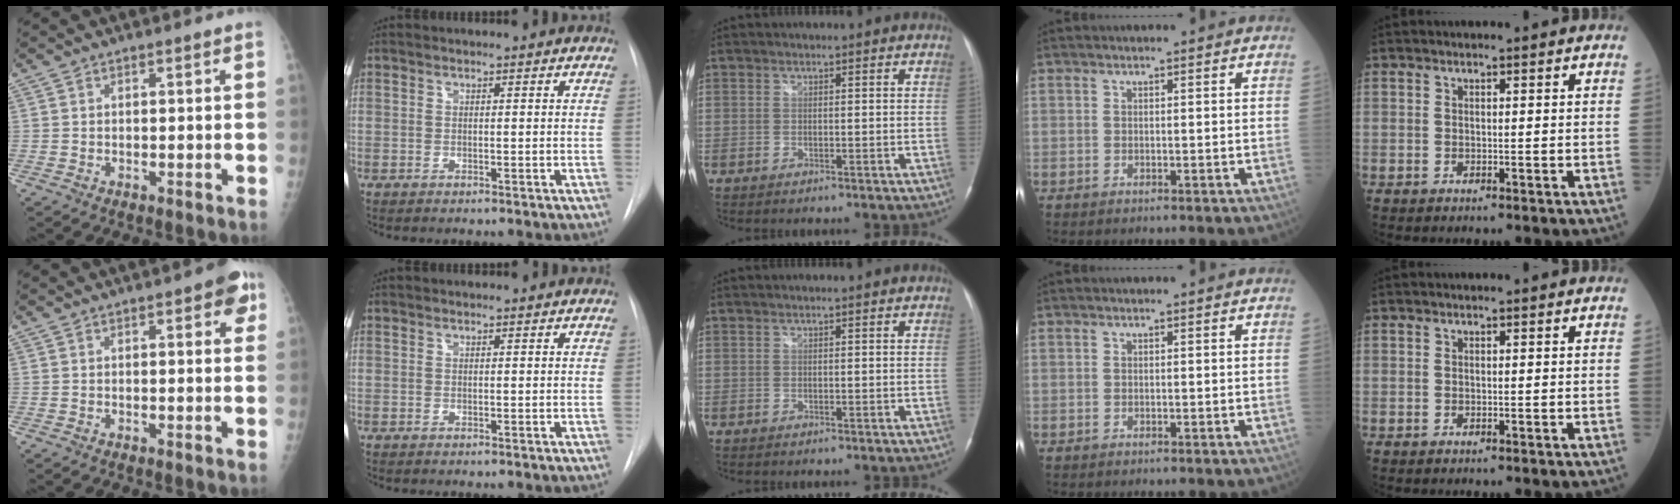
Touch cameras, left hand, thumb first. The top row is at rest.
{"thumb": {"total": 5.1, "force": [2.3, 1.8, 4.2], "torque": [-0.034, -0.002, 0.019]}}